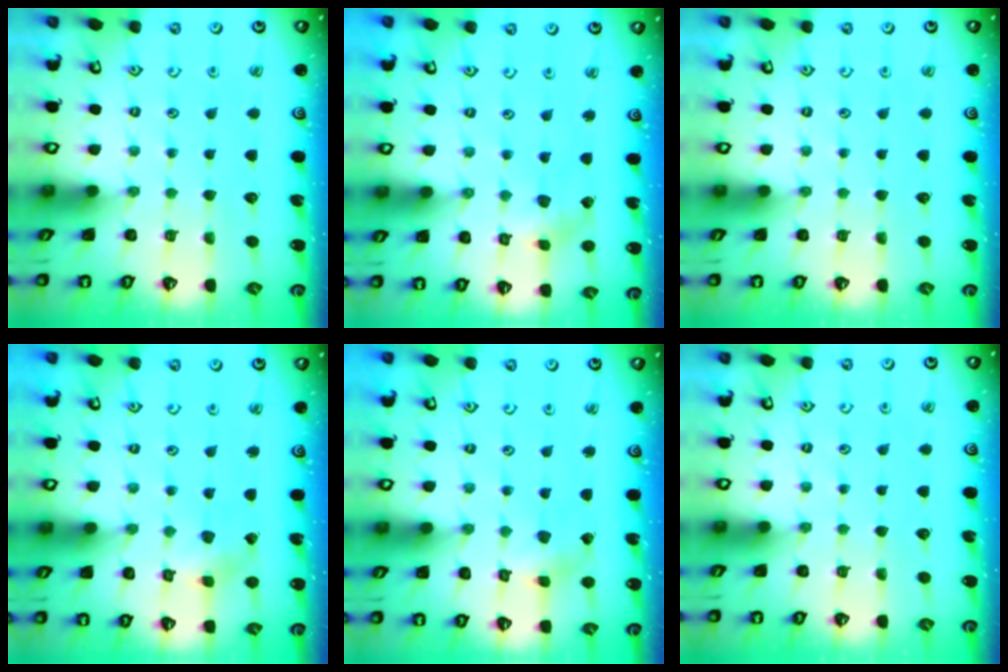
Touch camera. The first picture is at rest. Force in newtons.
{"total": 3.2, "press": 3.2, "slide": 0.6}
{"total": 0.0}
{"total": 2.7, "press": 2.7, "slide": 0.2}
{"total": 2.5, "press": 2.5, "slide": 0.2}
{"total": 0.0}